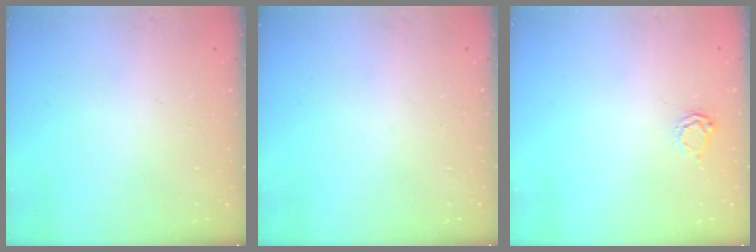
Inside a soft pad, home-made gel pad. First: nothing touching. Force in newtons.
{"total": 0.0}
{"total": 2.3, "press": 2.3, "slide": 0.2}